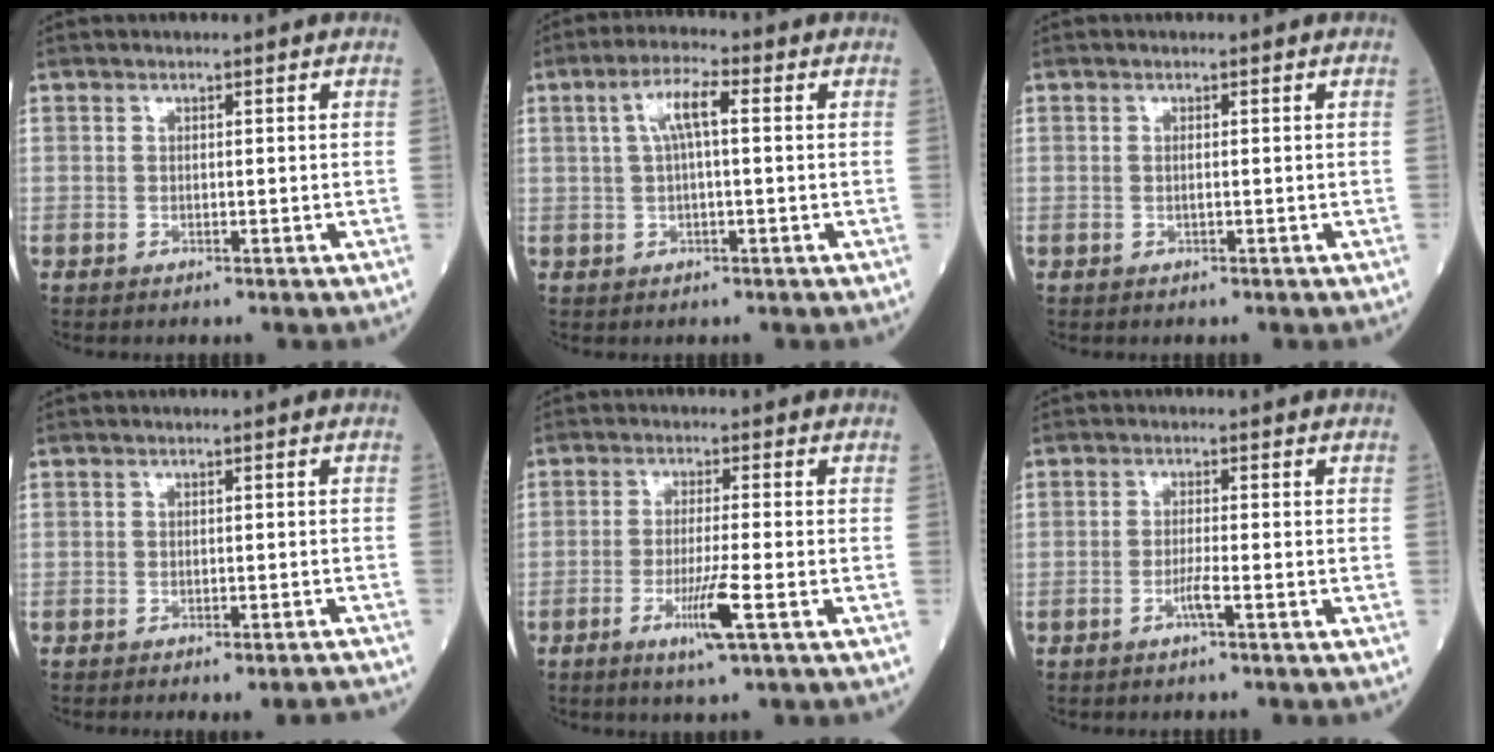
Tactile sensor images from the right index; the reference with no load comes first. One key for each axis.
{"total": 5.3, "fx": 1.1, "fy": 1.0, "fz": 5.1, "tx": -0.101, "ty": 0.019, "tz": 0.023}
{"total": 0.5, "fx": 0.0, "fy": 0.0, "fz": 0.5, "tx": -0.015, "ty": -0.002, "tz": -0.001}
{"total": 4.4, "fx": -4.1, "fy": 0.2, "fz": 1.5, "tx": -0.009, "ty": -0.008, "tz": -0.052}
{"total": 6.1, "fx": -2.4, "fy": -0.6, "fz": 5.5, "tx": -0.106, "ty": -0.016, "tz": -0.047}
{"total": 2.5, "fx": -1.0, "fy": -0.2, "fz": 2.2, "tx": -0.048, "ty": -0.004, "tz": -0.021}